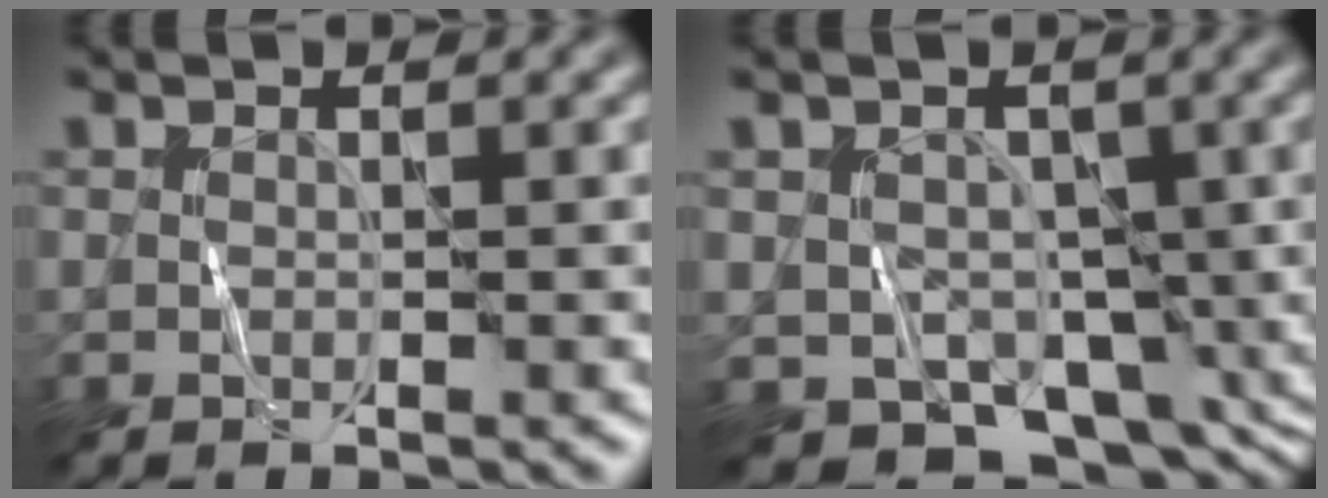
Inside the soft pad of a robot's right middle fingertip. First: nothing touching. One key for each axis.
{"total": 7.2, "fx": -2.6, "fy": 5.4, "fz": 3.9, "tx": -0.044, "ty": -0.023, "tz": -0.041}